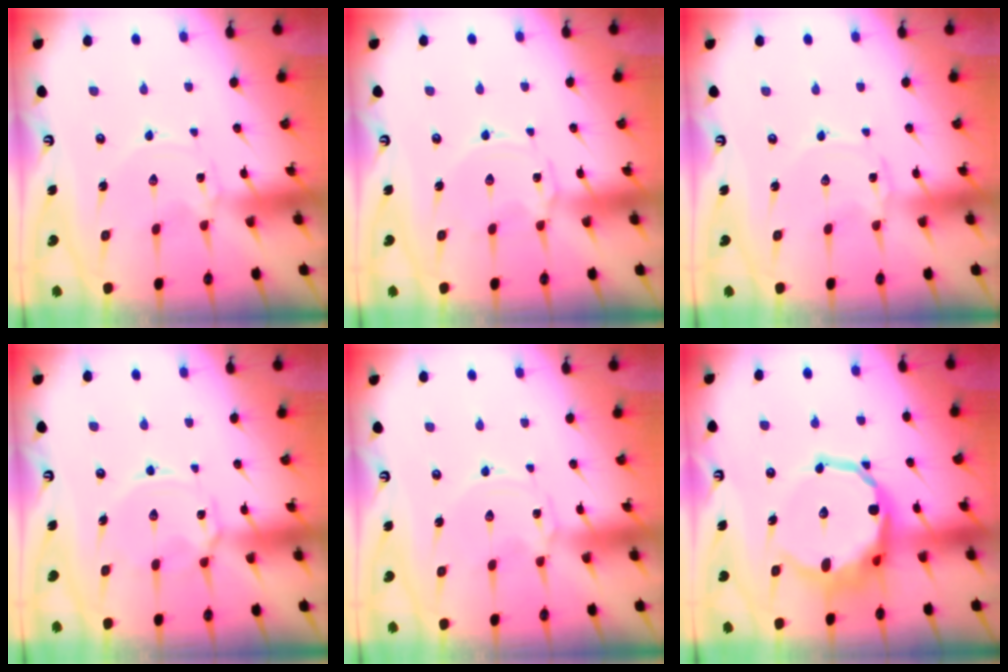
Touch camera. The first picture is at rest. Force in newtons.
{"total": 1.2, "press": 1.1, "slide": 0.4}
{"total": 0.6, "press": 0.6, "slide": 0.1}
{"total": 5.5, "press": 5.5, "slide": 0.5}
{"total": 0.0}
{"total": 14.2, "press": 13.4, "slide": 4.6}